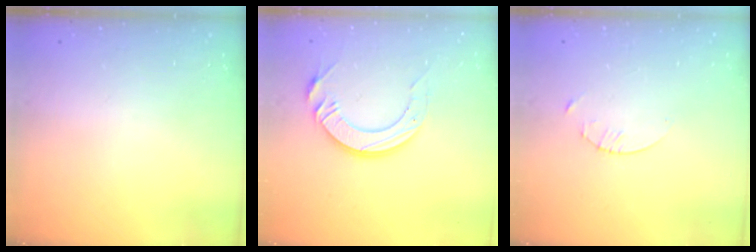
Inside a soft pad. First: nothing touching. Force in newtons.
{"total": 12.8, "press": 12.7, "slide": 1.2}
{"total": 1.7, "press": 1.6, "slide": 0.2}